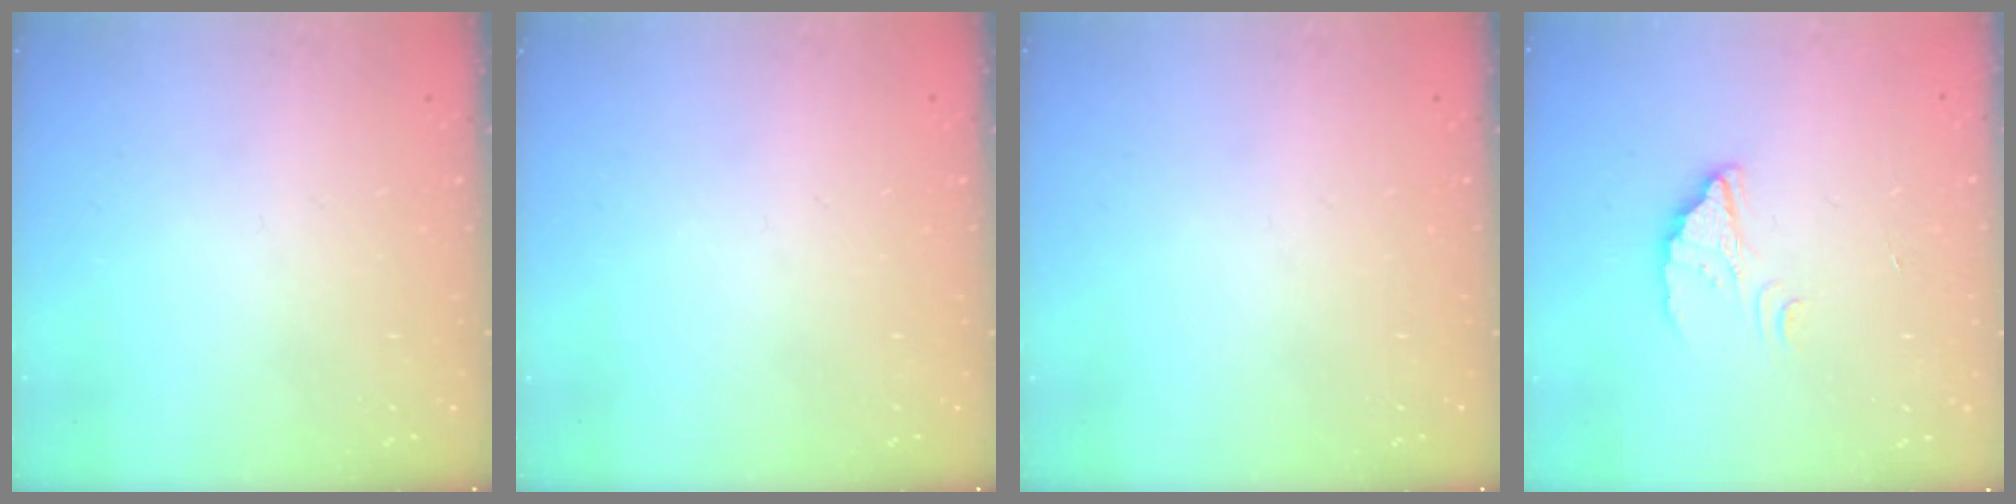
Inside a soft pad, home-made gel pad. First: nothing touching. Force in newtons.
{"total": 0.0}
{"total": 0.0}
{"total": 2.7, "press": 2.7, "slide": 0.1}